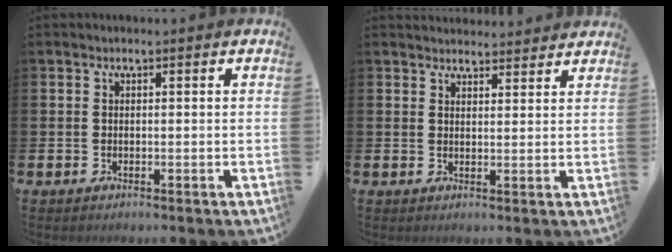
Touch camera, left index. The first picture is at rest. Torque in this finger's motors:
{"motor_torque": [0.91, -1.23, 0.12, 0.03]}